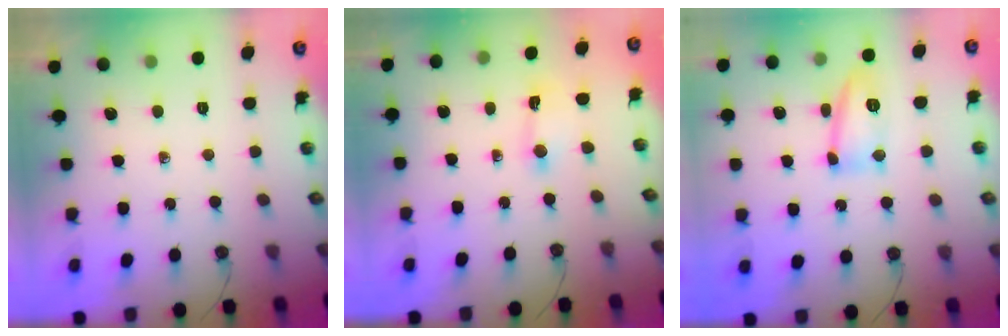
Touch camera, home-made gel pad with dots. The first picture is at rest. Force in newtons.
{"total": 1.5, "press": 1.5, "slide": 0.1}
{"total": 12.4, "press": 12.4, "slide": 0.9}